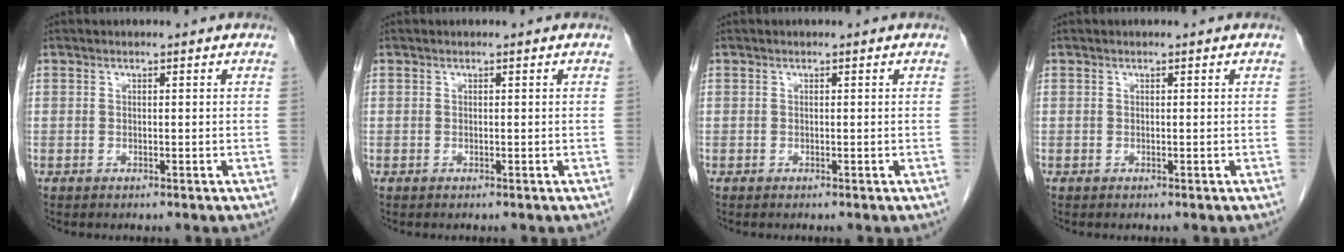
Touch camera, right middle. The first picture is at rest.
{"total": 0.0}
{"total": 0.0}
{"total": 0.0}